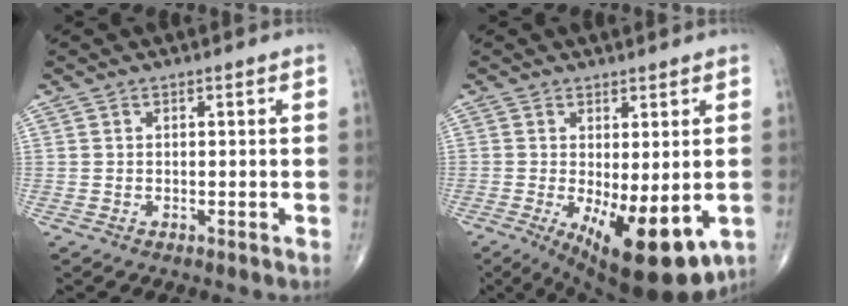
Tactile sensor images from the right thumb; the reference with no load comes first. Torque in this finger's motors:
{"motor_torque": [-0.03, 1.04, 0.03, -0.34, 0.15]}